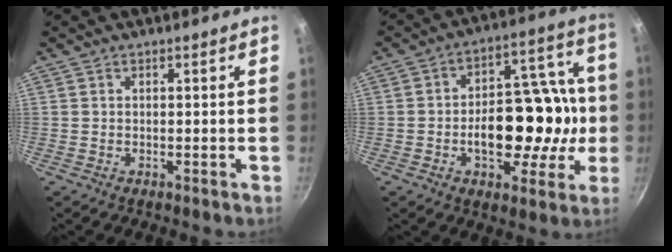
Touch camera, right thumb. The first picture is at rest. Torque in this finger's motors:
{"motor_torque": [2.18, 2.28, 1.62, -0.76, 0.45]}